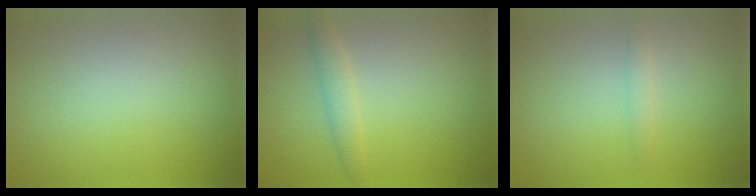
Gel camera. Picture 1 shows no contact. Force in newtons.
{"total": 1.9, "press": 1.9, "slide": 0.1}
{"total": 0.9, "press": 0.9, "slide": 0.1}